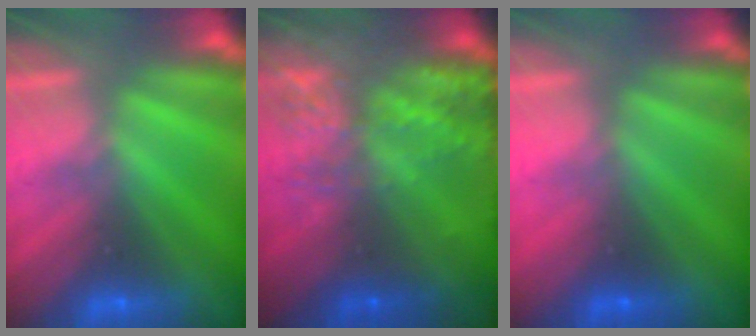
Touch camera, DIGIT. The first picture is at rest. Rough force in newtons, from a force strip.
{"total": 8.6}
{"total": 2.9}